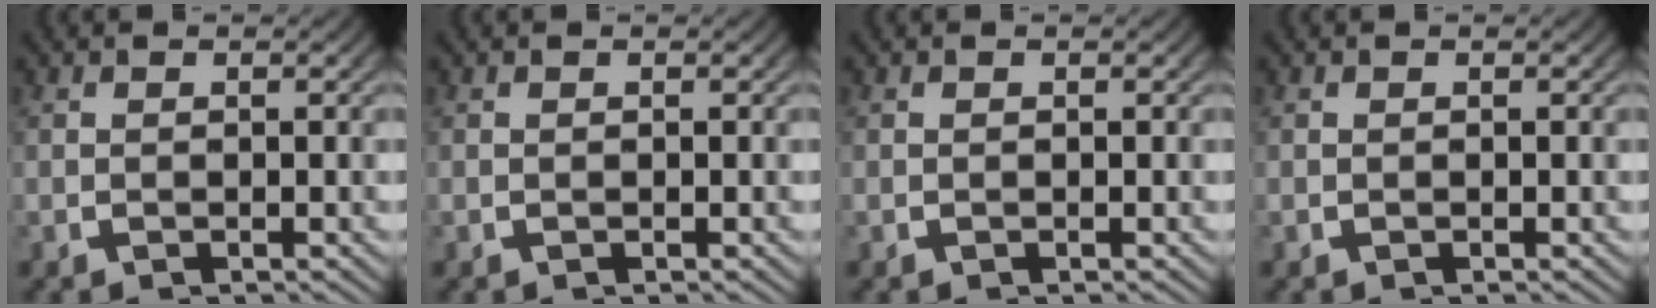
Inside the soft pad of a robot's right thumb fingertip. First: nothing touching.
{"total": 0.0}
{"total": 0.0}
{"total": 0.0}